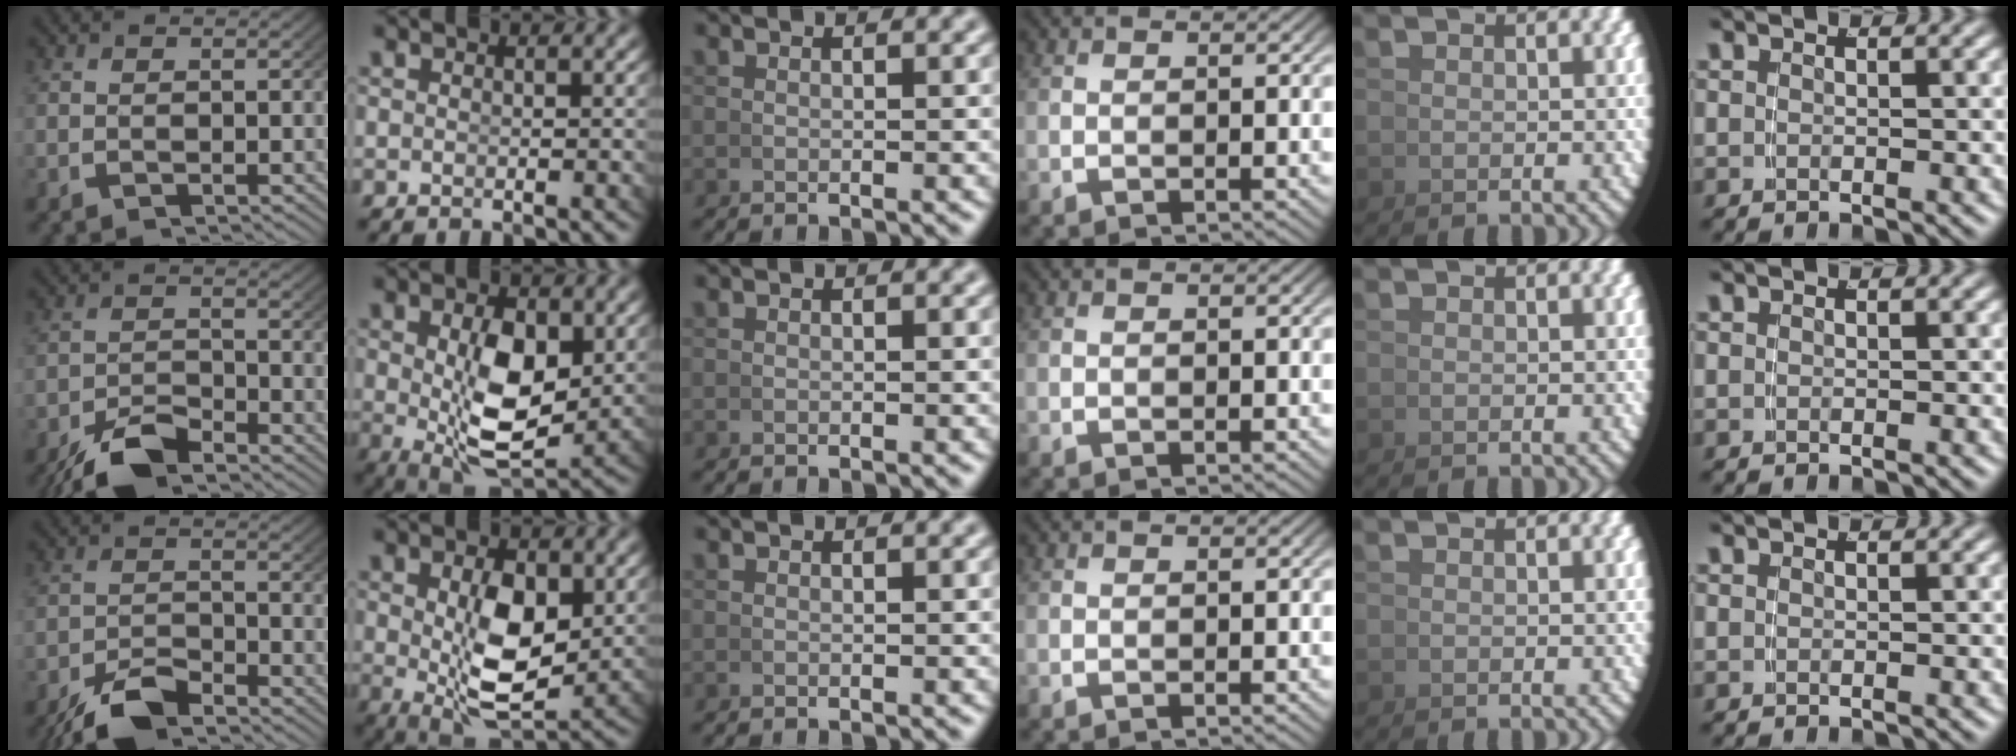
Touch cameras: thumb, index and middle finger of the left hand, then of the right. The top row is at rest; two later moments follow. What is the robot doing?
{"motion": "grasp_and_lifting", "object": "pen"}